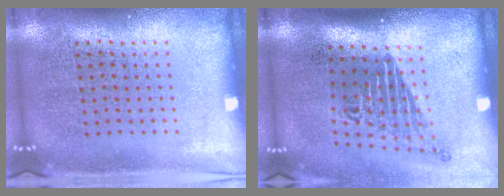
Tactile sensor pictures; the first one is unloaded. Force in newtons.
{"total": 1.7, "press": 1.2, "slide": 1.3}